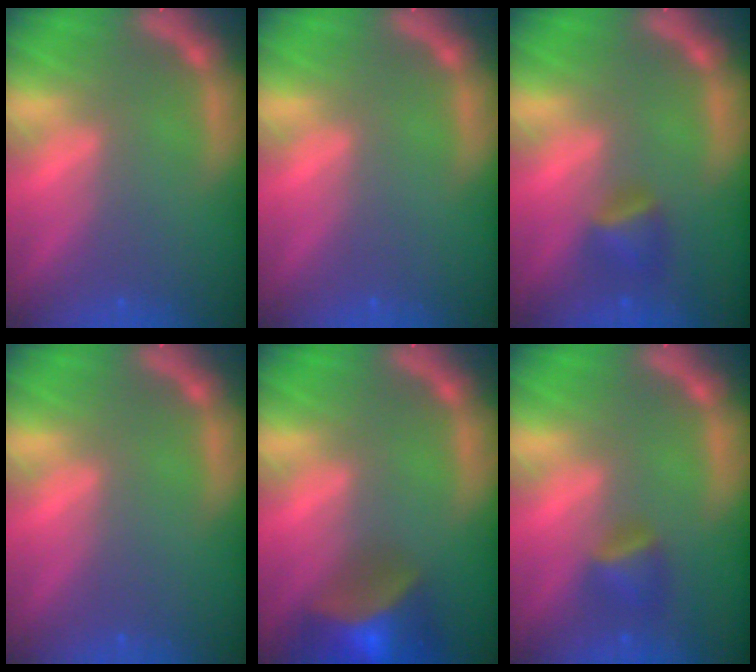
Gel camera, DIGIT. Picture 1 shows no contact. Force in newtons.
{"total": 0.0}
{"total": 2.4}
{"total": 0.0}
{"total": 8.4}
{"total": 2.4}